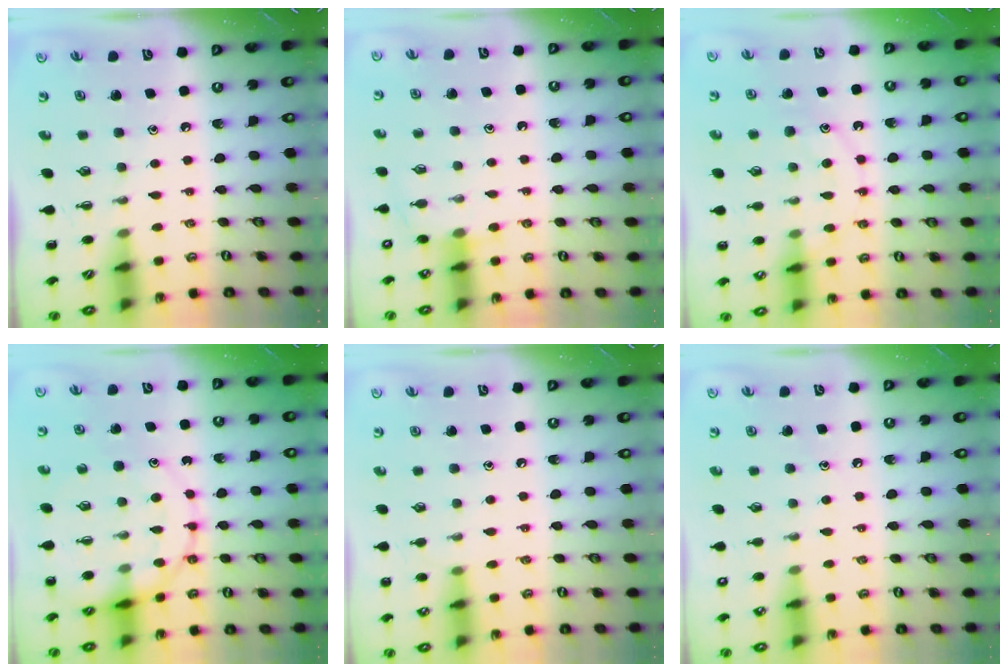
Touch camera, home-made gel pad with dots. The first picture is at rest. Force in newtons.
{"total": 6.9, "press": 6.7, "slide": 1.4}
{"total": 11.9, "press": 11.9, "slide": 0.8}
{"total": 14.2, "press": 14.0, "slide": 2.4}
{"total": 5.1, "press": 4.8, "slide": 1.7}
{"total": 6.0, "press": 5.8, "slide": 1.7}